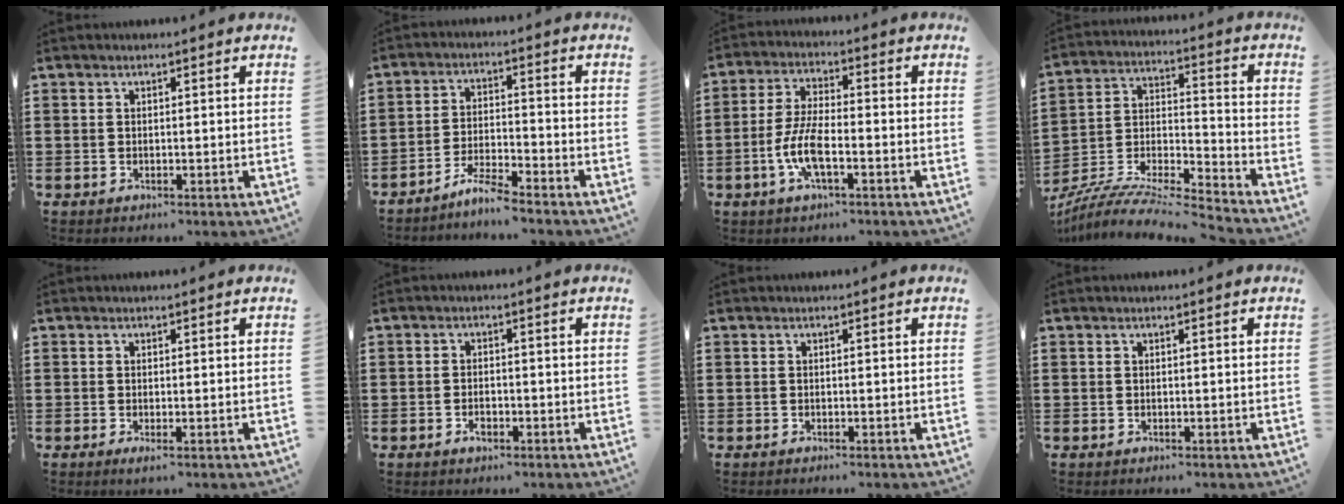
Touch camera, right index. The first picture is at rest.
{"total": 4.6, "force": [-4.4, -0.1, 1.5], "torque": [-0.043, -0.003, -0.089]}
{"total": 7.3, "force": [-2.5, 2.3, 6.5], "torque": [-0.148, -0.009, -0.053]}
{"total": 7.5, "force": [-7.1, 0.3, 2.3], "torque": [-0.047, -0.005, -0.146]}
{"total": 0.7, "force": [-0.2, 0.0, 0.7], "torque": [-0.011, -0.004, -0.002]}
{"total": 1.8, "force": [-0.9, 0.9, 1.2], "torque": [-0.024, 0.000, -0.017]}
{"total": 0.0}
{"total": 0.0}